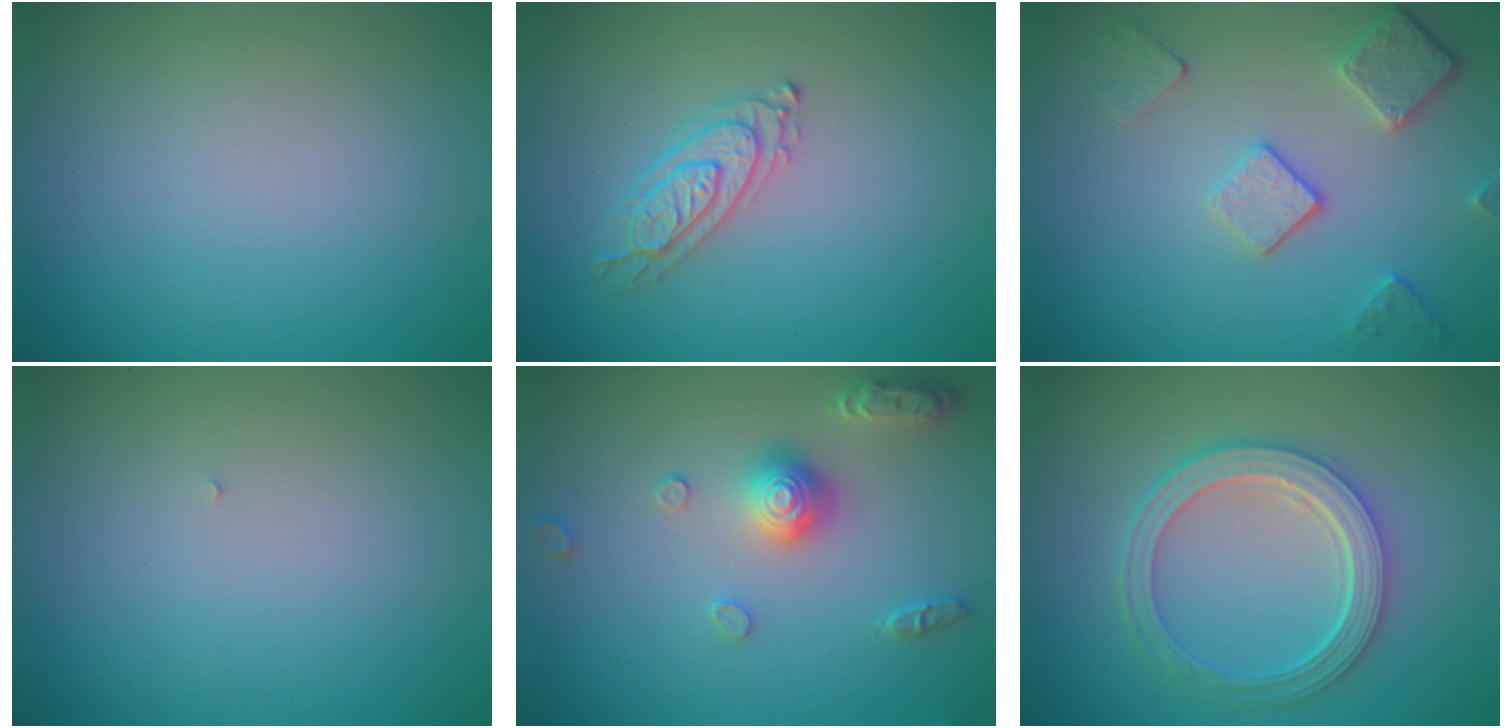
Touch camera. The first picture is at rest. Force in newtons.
{"total": 2.4, "press": 2.4, "slide": 0.3}
{"total": 3.6, "press": 3.0, "slide": 2.1}
{"total": 0.0}
{"total": 2.9, "press": 2.9, "slide": 0.2}
{"total": 4.9, "press": 3.9, "slide": 3.0}